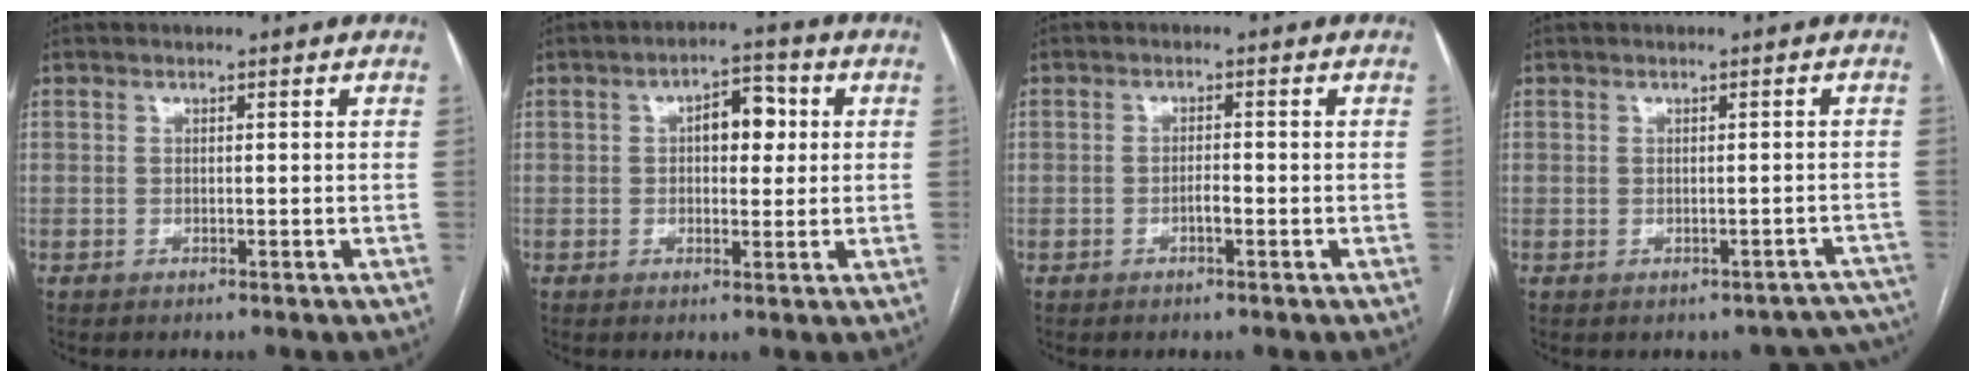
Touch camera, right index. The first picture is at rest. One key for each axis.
{"total": 5.7, "fx": 1.1, "fy": 2.9, "fz": 4.8, "tx": -0.070, "ty": 0.020, "tz": 0.015}
{"total": 1.5, "fx": -0.6, "fy": 0.4, "fz": 1.3, "tx": -0.021, "ty": 0.004, "tz": -0.009}
{"total": 6.2, "fx": -4.8, "fy": 3.9, "fz": 0.1, "tx": 0.027, "ty": 0.037, "tz": -0.045}